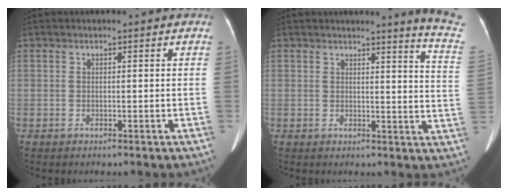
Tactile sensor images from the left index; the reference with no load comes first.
{"total": 9.0, "force": [8.4, -1.8, 3.0], "torque": [-0.031, -0.089, 0.067]}